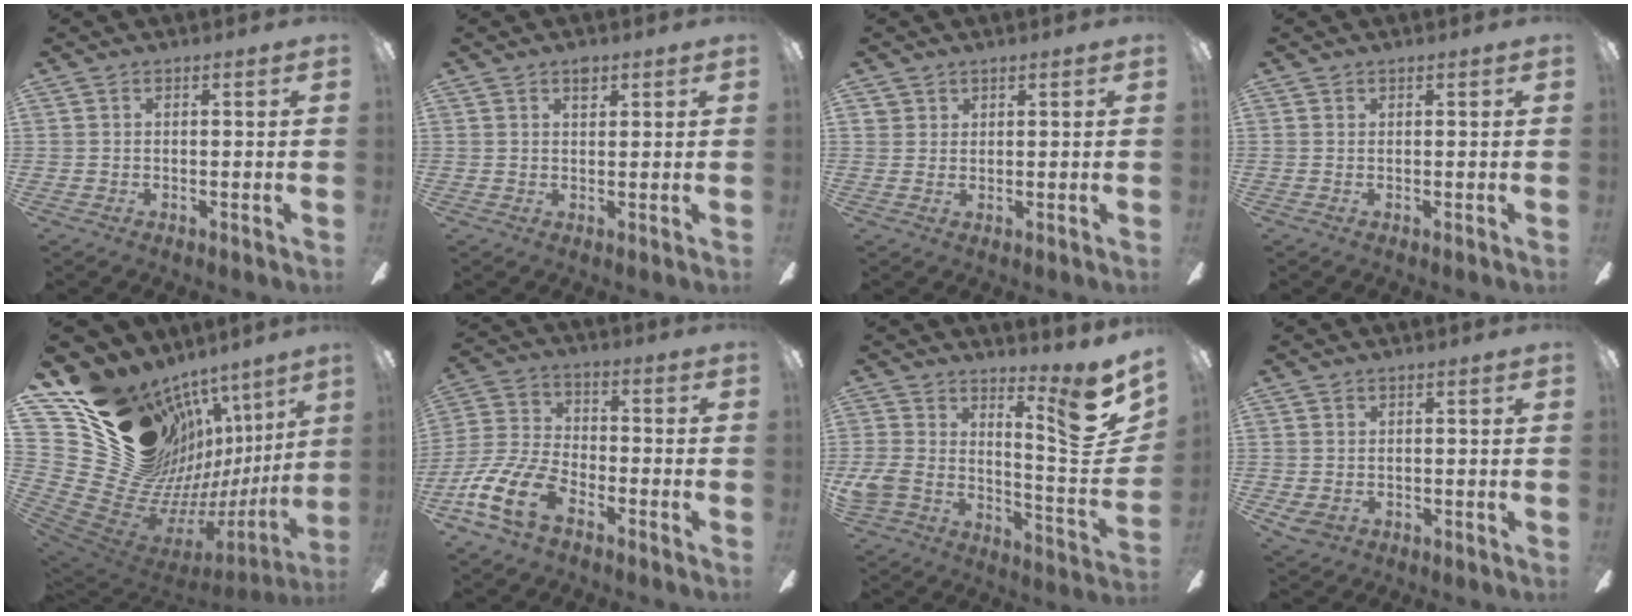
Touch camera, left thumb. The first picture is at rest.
{"total": 2.2, "force": [1.5, 1.1, 1.1], "torque": [-0.008, -0.004, 0.024]}
{"total": 1.5, "force": [1.2, 0.8, 0.2], "torque": [-0.005, 0.000, 0.024]}
{"total": 0.0}
{"total": 22.7, "force": [11.2, 15.8, 11.8], "torque": [-0.180, -0.143, 0.279]}
{"total": 14.7, "force": [-7.7, 8.1, 9.5], "torque": [-0.208, 0.034, -0.141]}
{"total": 16.7, "force": [8.5, 7.3, 12.4], "torque": [-0.158, -0.066, 0.139]}
{"total": 2.3, "force": [-0.2, 2.0, 1.1], "torque": [-0.019, -0.002, -0.005]}